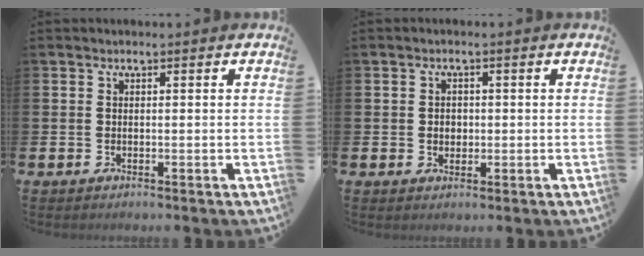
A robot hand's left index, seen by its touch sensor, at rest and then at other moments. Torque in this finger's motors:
{"motor_torque": [0.64, 0.00, 0.16, 0.07]}